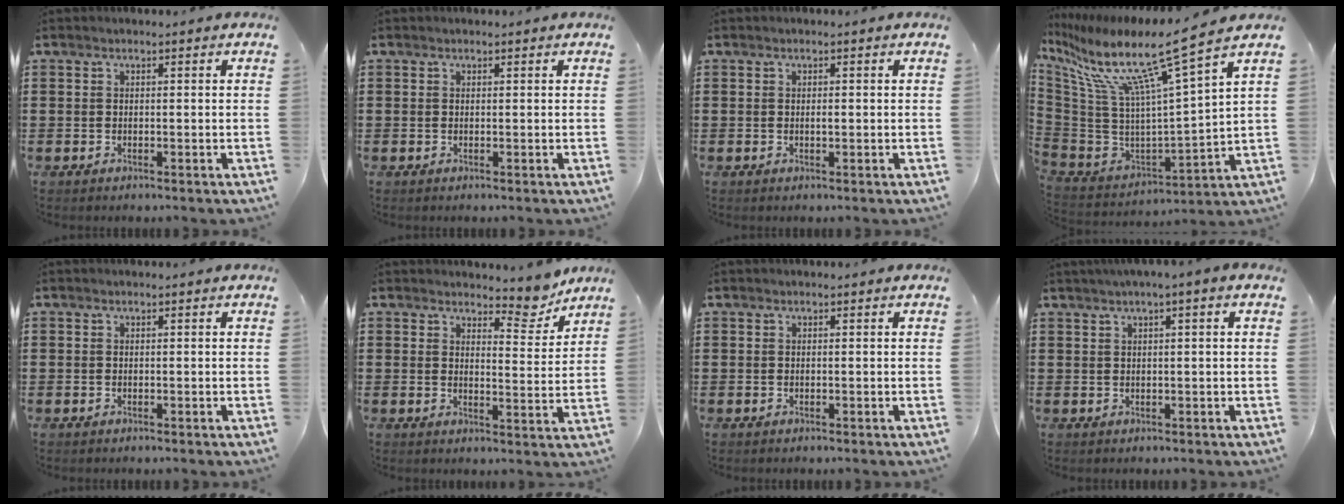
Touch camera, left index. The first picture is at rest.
{"total": 0.0}
{"total": 0.9, "force": [0.1, 0.2, 0.9], "torque": [-0.017, 0.000, 0.002]}
{"total": 13.2, "force": [9.0, 0.3, 9.6], "torque": [-0.204, -0.065, 0.136]}
{"total": 0.0}
{"total": 5.9, "force": [5.4, 1.3, 1.9], "torque": [-0.032, -0.030, 0.094]}
{"total": 0.0}
{"total": 1.6, "force": [0.7, -0.3, 1.5], "torque": [-0.026, -0.003, 0.012]}